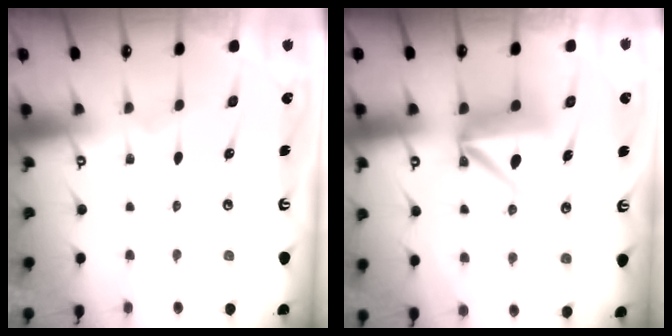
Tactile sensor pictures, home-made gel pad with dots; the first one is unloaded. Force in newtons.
{"total": 8.4, "press": 8.4, "slide": 0.9}